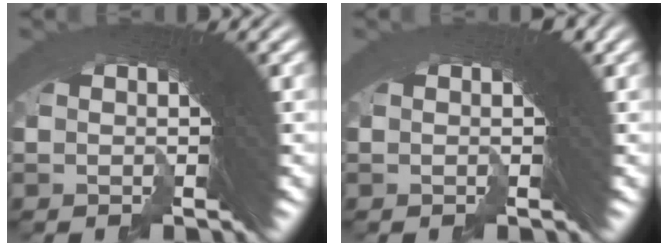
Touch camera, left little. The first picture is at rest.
{"total": 1.0, "force": [-0.1, 0.6, 0.8], "torque": [-0.005, 0.002, -0.003]}